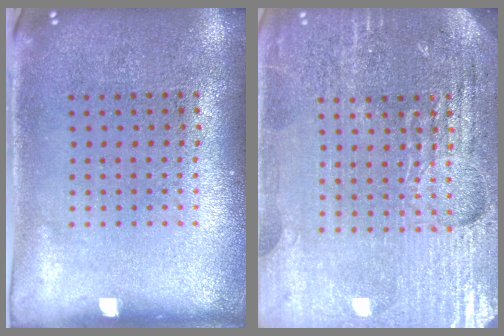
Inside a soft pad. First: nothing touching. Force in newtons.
{"total": 4.7, "press": 4.4, "slide": 1.7}